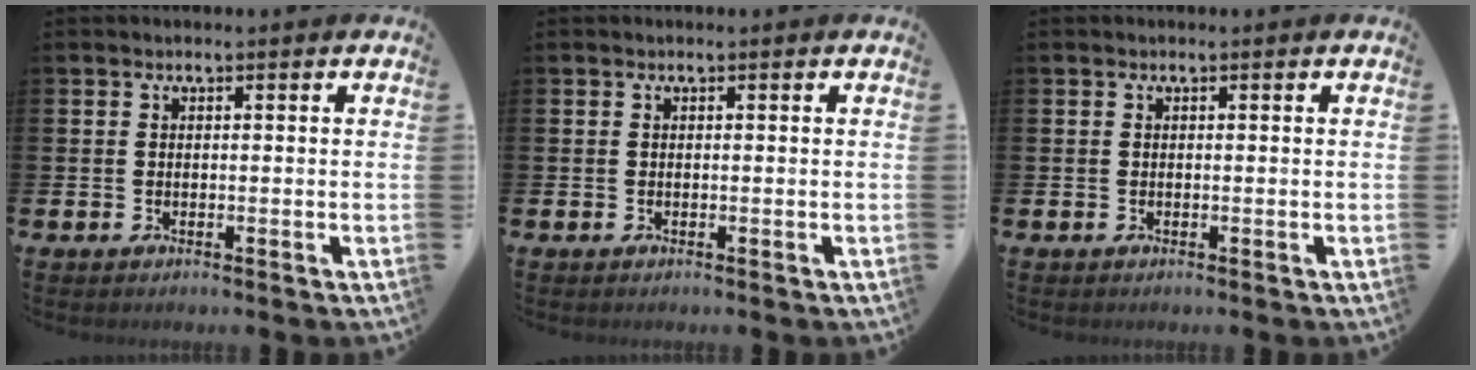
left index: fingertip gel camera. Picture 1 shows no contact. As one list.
[{"total": 0.0}, {"total": 0.0}]